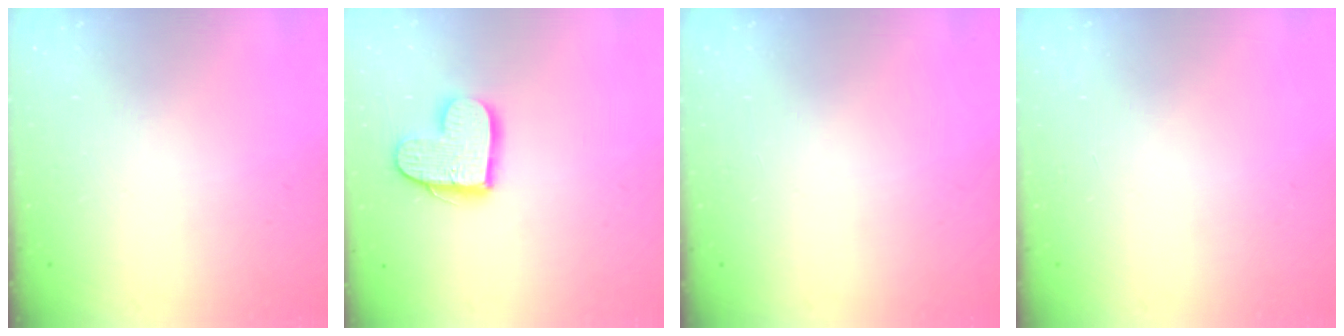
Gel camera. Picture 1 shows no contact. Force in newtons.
{"total": 13.4, "press": 13.3, "slide": 1.2}
{"total": 0.0}
{"total": 0.0}